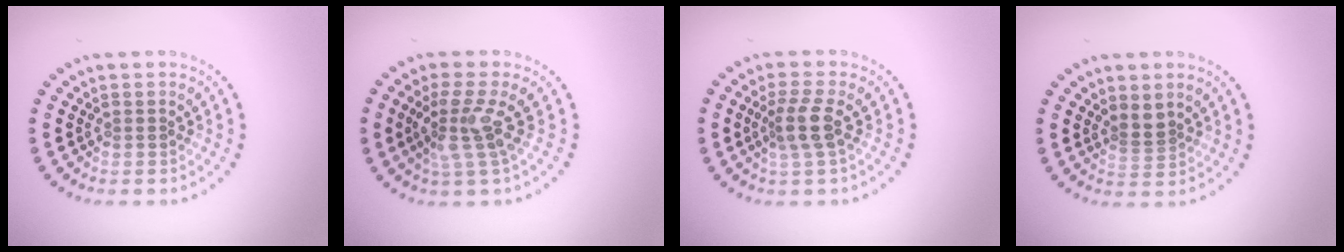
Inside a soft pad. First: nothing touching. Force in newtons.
{"total": 3.3, "press": 2.5, "slide": 2.1}
{"total": 2.7, "press": 2.2, "slide": 1.6}
{"total": 1.6, "press": 1.1, "slide": 1.1}